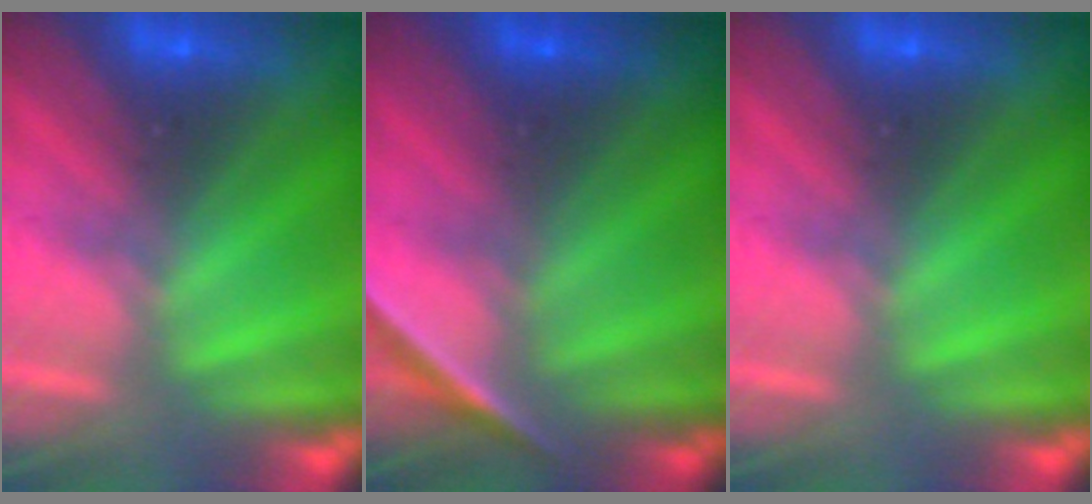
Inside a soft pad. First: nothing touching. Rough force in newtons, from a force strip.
{"total": 1.7}
{"total": 0.0}